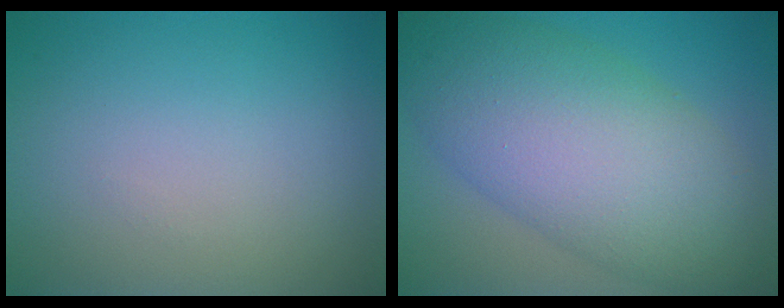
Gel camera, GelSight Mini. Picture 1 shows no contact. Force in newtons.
{"total": 11.0, "press": 11.0, "slide": 0.4}